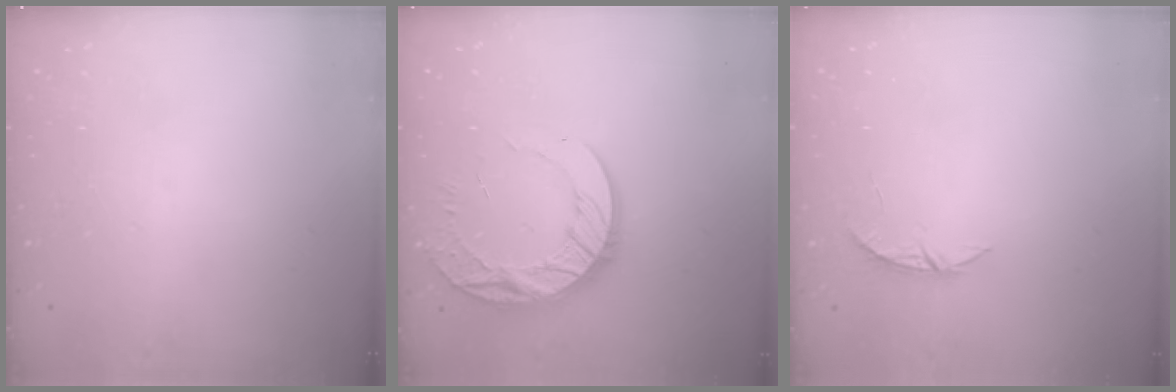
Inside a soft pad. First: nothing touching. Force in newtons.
{"total": 14.7, "press": 14.6, "slide": 1.3}
{"total": 4.2, "press": 4.2, "slide": 0.5}